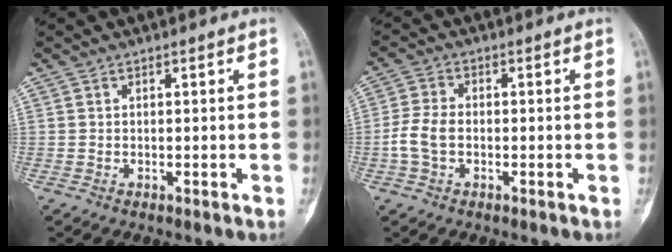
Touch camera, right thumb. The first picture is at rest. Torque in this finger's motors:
{"motor_torque": [0.19, 0.02, 0.61, -0.36, 0.17]}